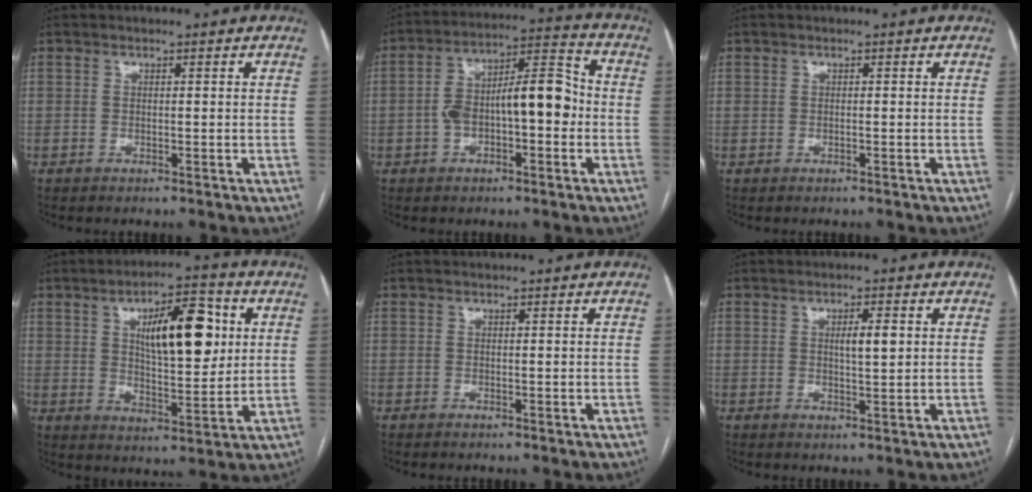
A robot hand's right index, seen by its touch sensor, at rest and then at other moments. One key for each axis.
{"total": 12.2, "fx": -1.2, "fy": 4.3, "fz": 11.3, "tx": -0.200, "ty": 0.046, "tz": -0.019}
{"total": 0.0}
{"total": 13.6, "fx": 3.8, "fy": 4.5, "fz": 12.2, "tx": -0.187, "ty": 0.013, "tz": 0.063}
{"total": 0.0}
{"total": 3.8, "fx": 0.8, "fy": 0.6, "fz": 3.6, "tx": -0.057, "ty": -0.001, "tz": 0.014}